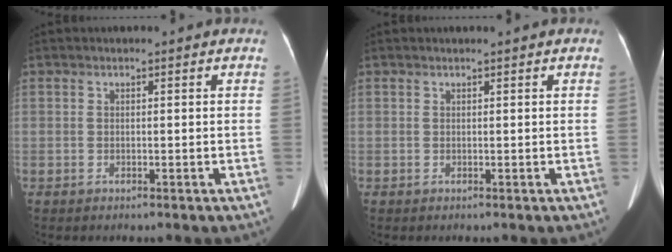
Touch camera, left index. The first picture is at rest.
{"total": 0.0}